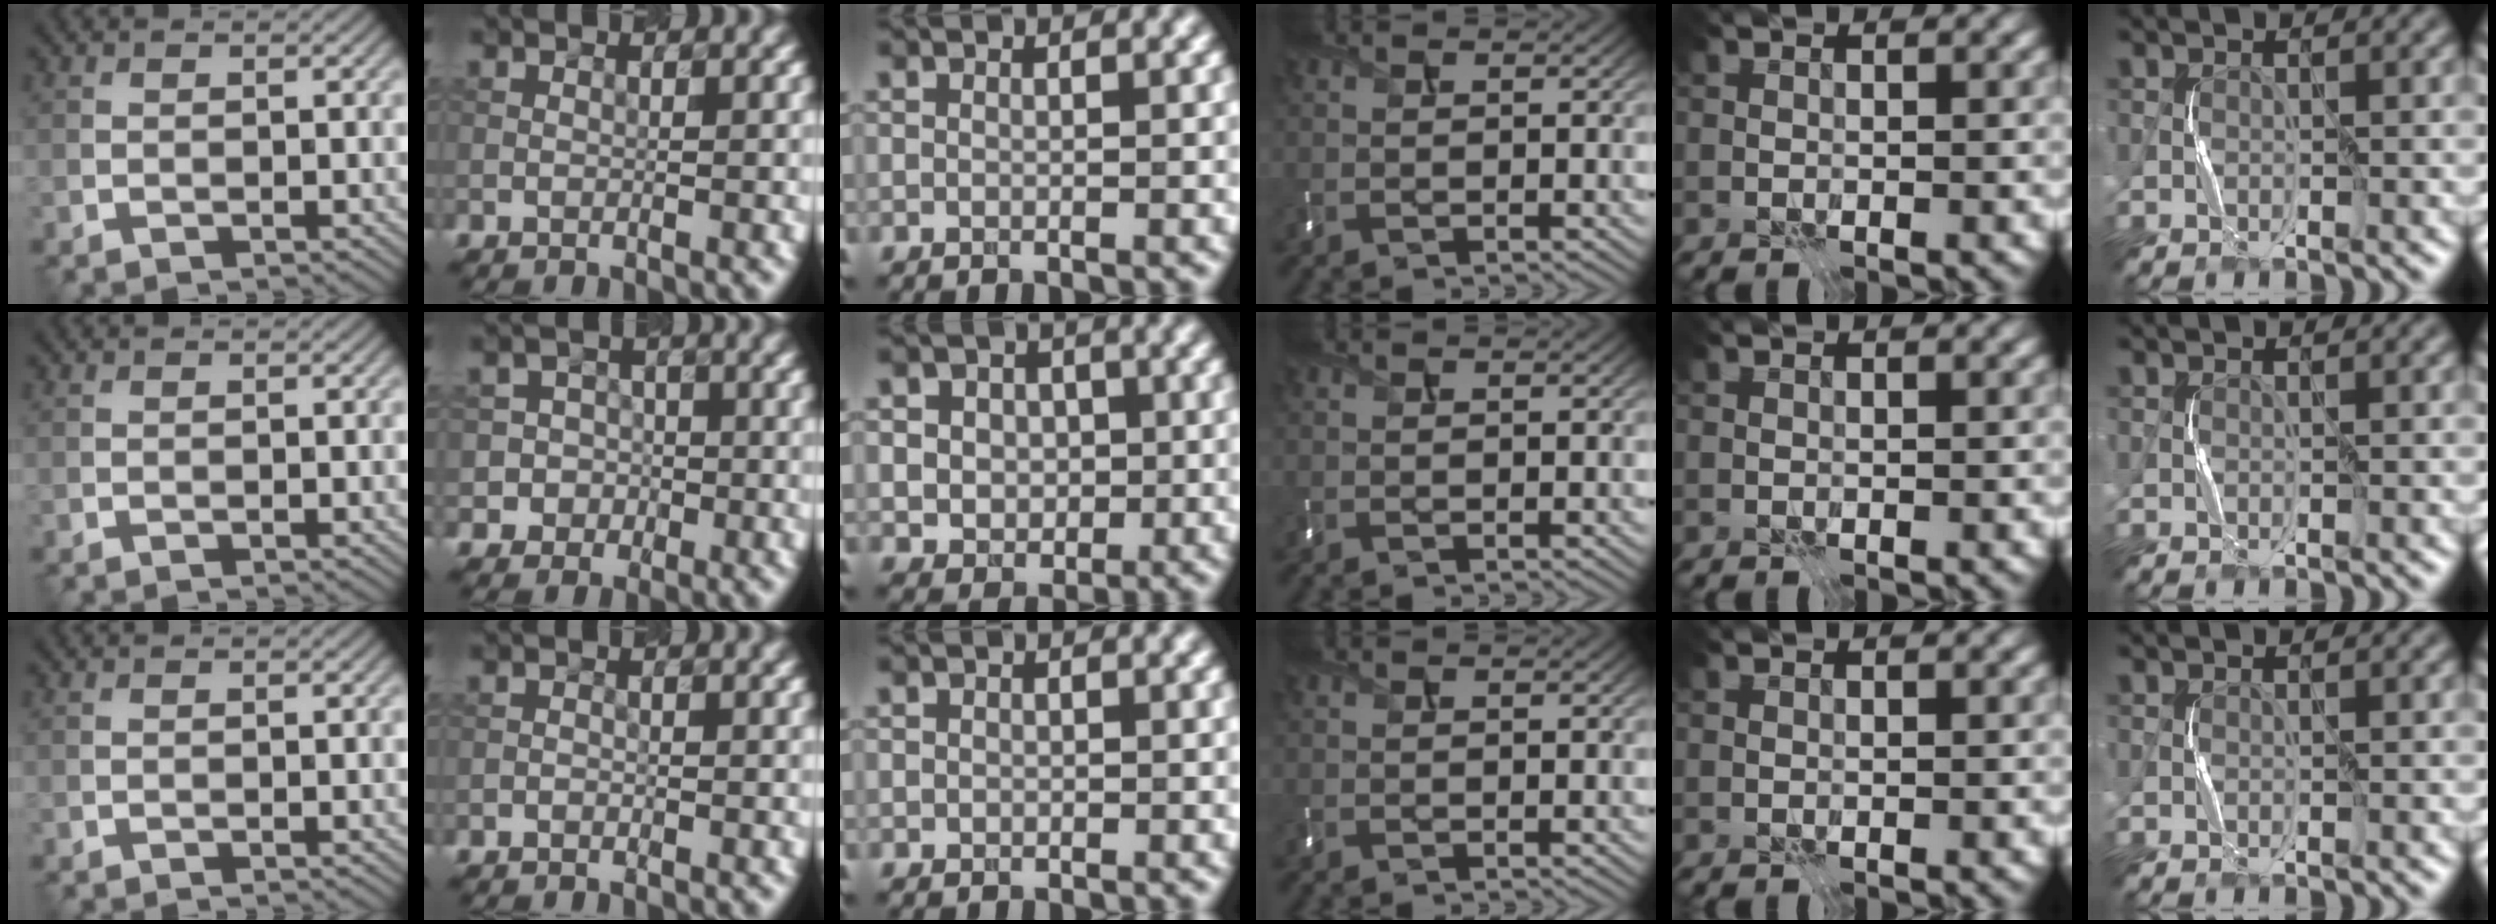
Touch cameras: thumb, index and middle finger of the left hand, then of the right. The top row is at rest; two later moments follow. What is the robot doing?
{"motion": "press", "object": "memory foam"}